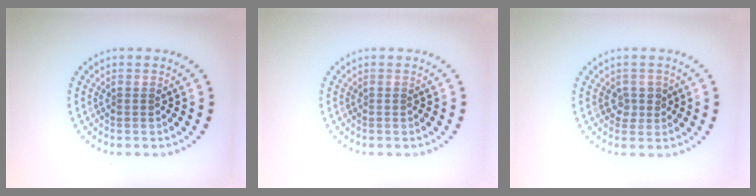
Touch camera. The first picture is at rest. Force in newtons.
{"total": 0.0}
{"total": 1.4, "press": 1.3, "slide": 0.7}